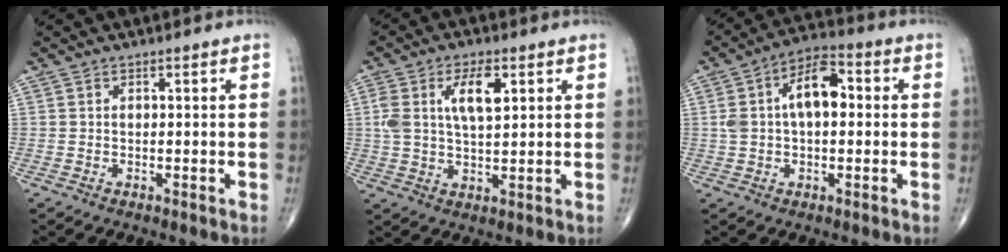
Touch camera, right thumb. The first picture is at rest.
{"total": 8.5, "force": [2.7, 3.6, 7.2], "torque": [-0.135, 0.000, 0.050]}
{"total": 11.4, "force": [1.5, 6.2, 9.4], "torque": [-0.166, 0.031, 0.020]}